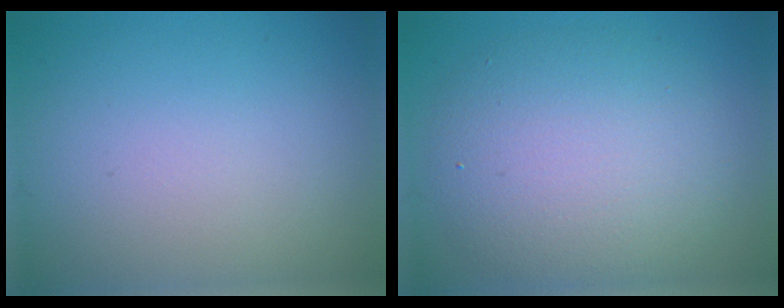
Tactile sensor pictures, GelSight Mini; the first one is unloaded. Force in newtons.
{"total": 6.6, "press": 6.6, "slide": 0.7}